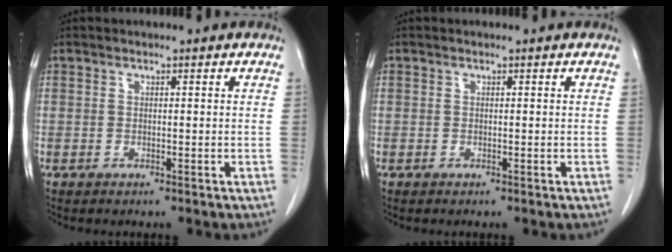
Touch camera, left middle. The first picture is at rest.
{"total": 0.0}